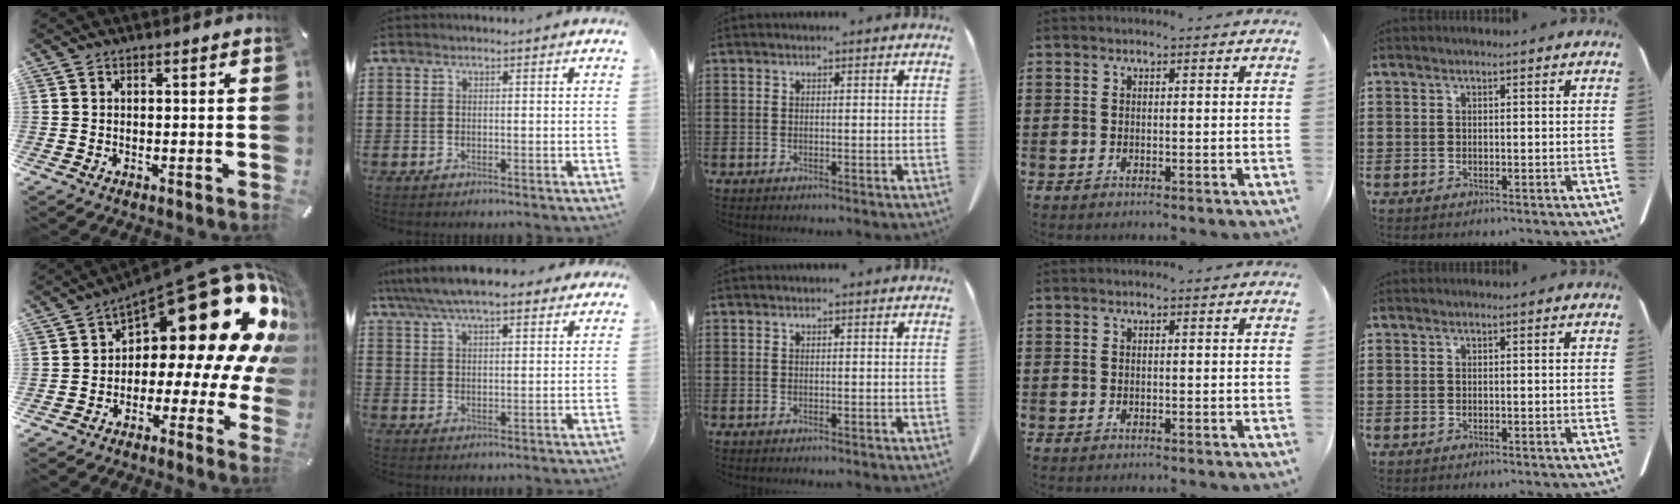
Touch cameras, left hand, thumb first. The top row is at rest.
{"thumb": {"total": 25.4, "force": [10.9, 11.3, 20.0], "torque": [-0.276, -0.096, 0.194]}, "index": {"total": 6.7, "force": [5.7, 1.5, 3.1], "torque": [-0.079, -0.010, 0.103]}}